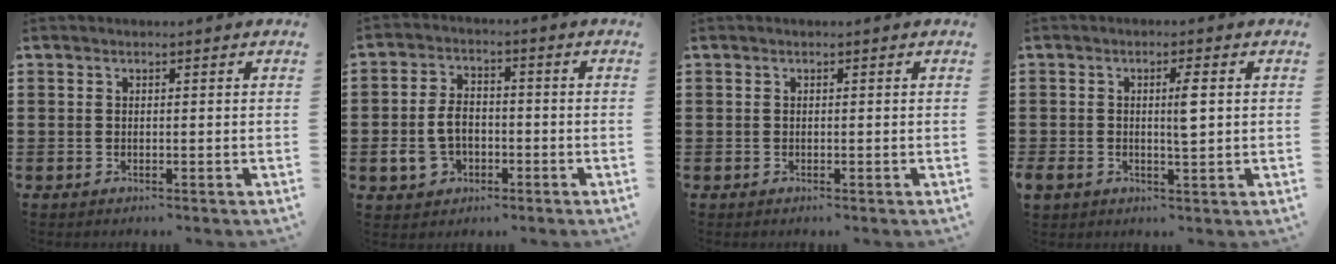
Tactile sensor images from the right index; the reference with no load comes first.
{"total": 5.8, "force": [-1.4, 4.2, 3.8], "torque": [-0.091, 0.006, -0.031]}
{"total": 0.0}
{"total": 3.4, "force": [0.3, 1.0, 3.2], "torque": [-0.068, 0.002, 0.000]}